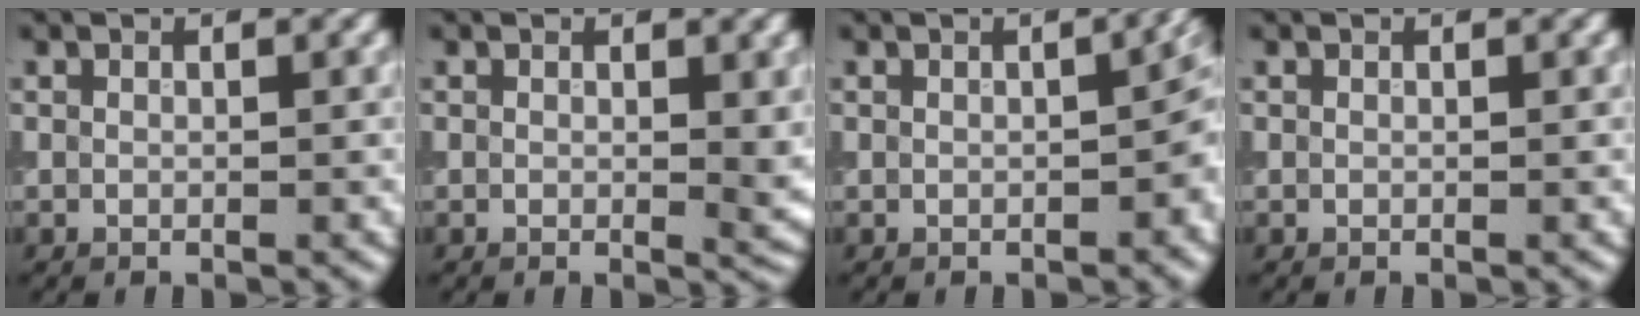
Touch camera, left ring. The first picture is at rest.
{"total": 1.7, "force": [0.3, 0.6, 1.5], "torque": [-0.014, -0.006, 0.003]}
{"total": 3.3, "force": [-0.4, 1.6, 2.8], "torque": [-0.027, 0.002, -0.003]}
{"total": 0.0}